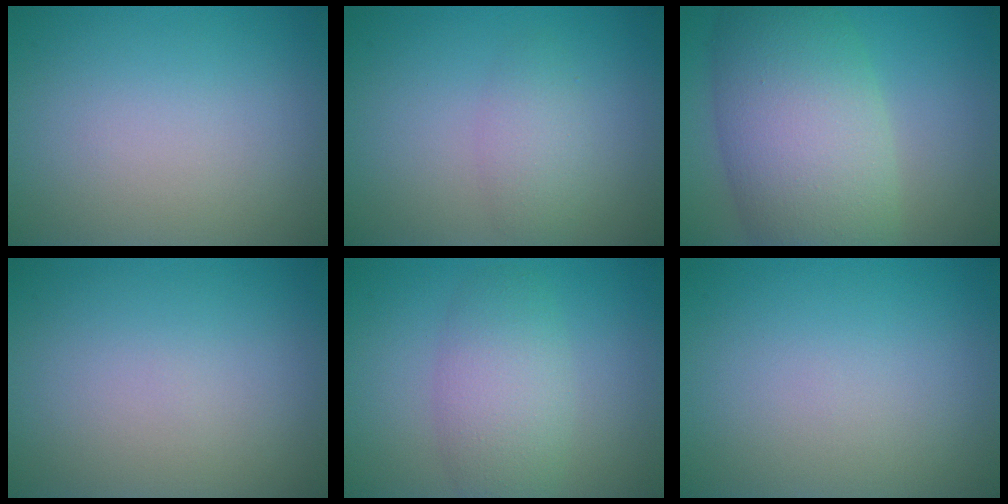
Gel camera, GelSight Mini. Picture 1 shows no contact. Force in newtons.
{"total": 2.1, "press": 2.1, "slide": 0.0}
{"total": 10.7, "press": 10.6, "slide": 0.5}
{"total": 0.0}
{"total": 4.5, "press": 4.5, "slide": 0.1}
{"total": 0.0}